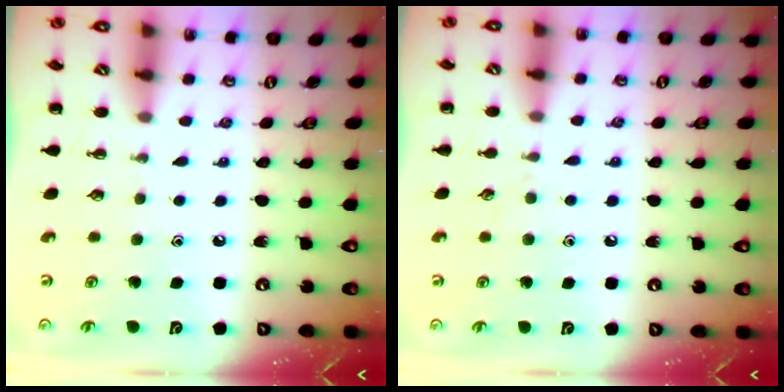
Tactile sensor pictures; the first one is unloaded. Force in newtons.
{"total": 2.5, "press": 2.3, "slide": 0.9}